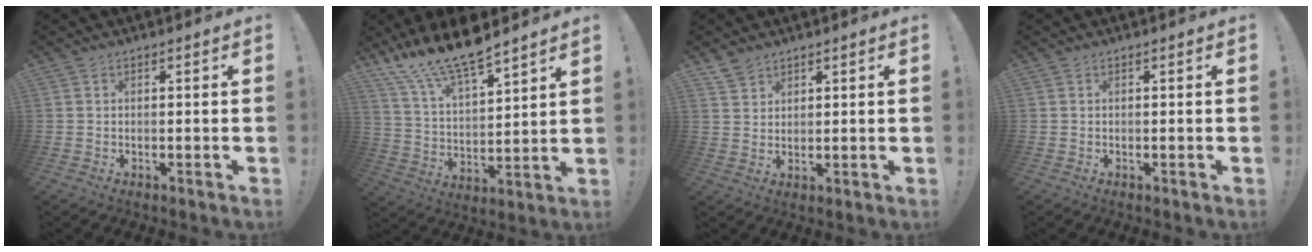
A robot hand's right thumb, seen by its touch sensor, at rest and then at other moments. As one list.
[{"total": 14.0, "force": [11.7, 3.1, 7.1], "torque": [-0.143, -0.088, 0.210]}, {"total": 3.9, "force": [3.2, 2.1, 0.7], "torque": [-0.014, -0.016, 0.061]}, {"total": 0.0}]